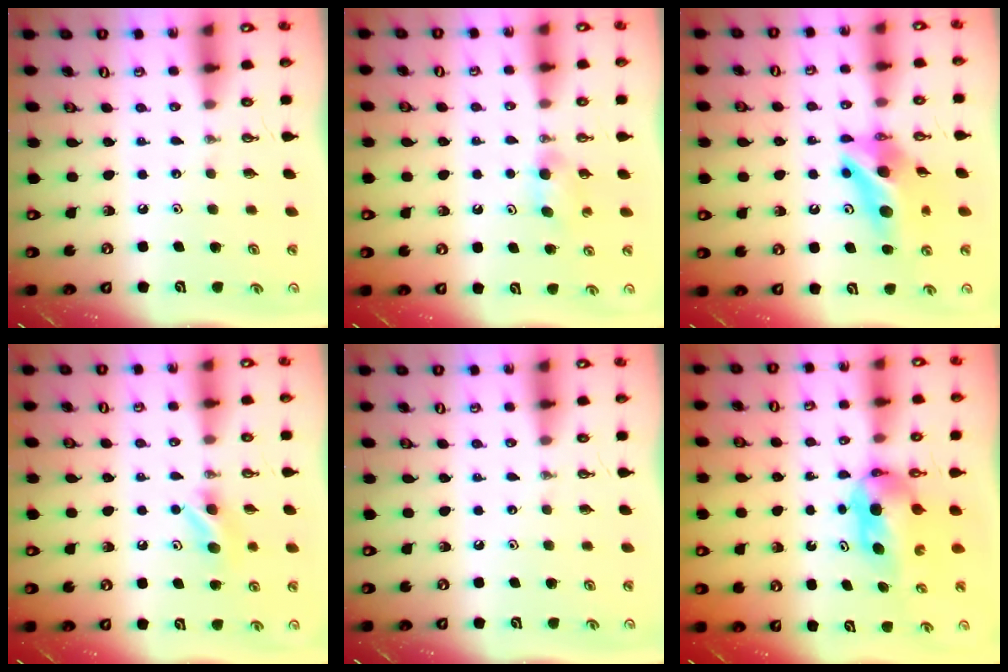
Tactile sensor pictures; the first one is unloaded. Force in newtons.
{"total": 4.0, "press": 3.8, "slide": 1.2}
{"total": 11.8, "press": 11.8, "slide": 1.2}
{"total": 5.7, "press": 5.5, "slide": 1.5}
{"total": 0.0}
{"total": 5.6, "press": 5.0, "slide": 2.4}